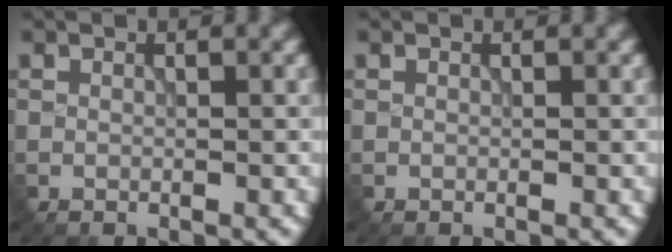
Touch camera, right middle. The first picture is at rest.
{"total": 0.0}